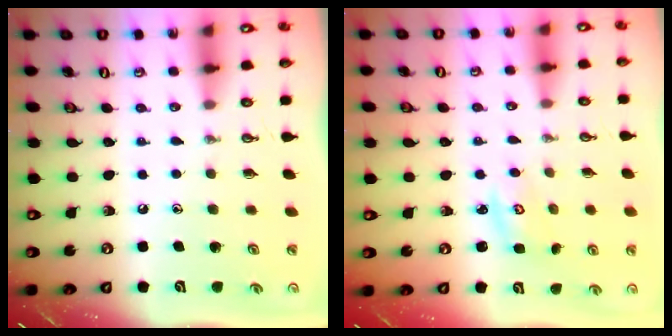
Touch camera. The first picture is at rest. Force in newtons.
{"total": 3.0, "press": 3.0, "slide": 0.3}